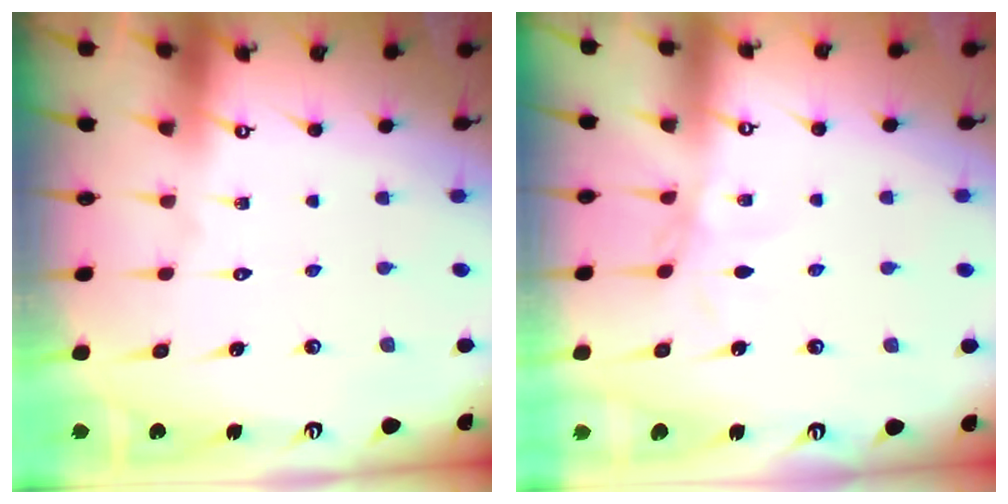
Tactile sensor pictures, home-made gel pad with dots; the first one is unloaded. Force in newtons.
{"total": 2.2, "press": 2.2, "slide": 0.4}